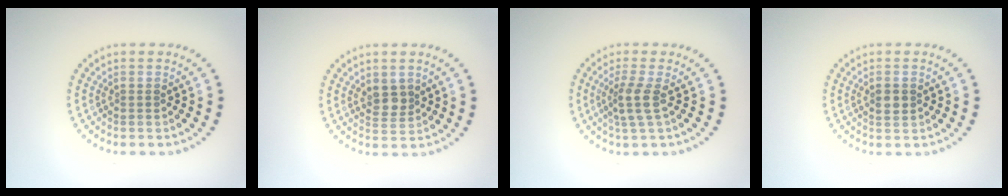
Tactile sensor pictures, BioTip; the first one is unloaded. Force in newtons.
{"total": 2.0, "press": 1.8, "slide": 0.9}
{"total": 2.3, "press": 1.9, "slide": 1.4}
{"total": 1.4, "press": 1.4, "slide": 0.1}